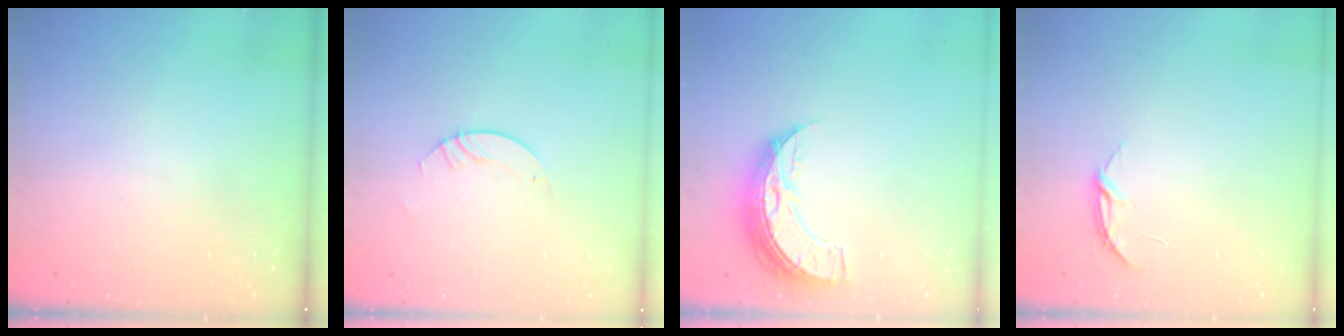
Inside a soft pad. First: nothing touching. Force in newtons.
{"total": 2.1, "press": 2.1, "slide": 0.2}
{"total": 9.8, "press": 9.8, "slide": 0.8}
{"total": 3.7, "press": 3.7, "slide": 0.3}